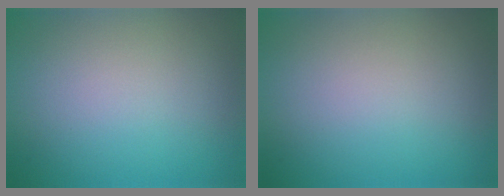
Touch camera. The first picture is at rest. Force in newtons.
{"total": 0.0}